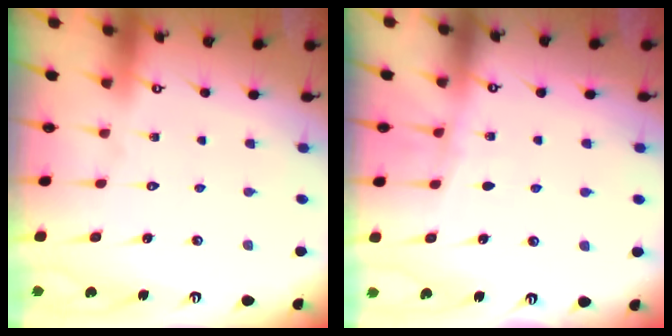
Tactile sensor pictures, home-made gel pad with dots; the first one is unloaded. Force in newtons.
{"total": 3.6, "press": 3.5, "slide": 0.4}